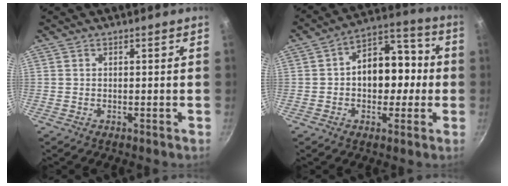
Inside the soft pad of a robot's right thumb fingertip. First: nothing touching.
{"total": 13.1, "force": [-0.1, 8.6, 9.9], "torque": [-0.101, 0.037, -0.011]}